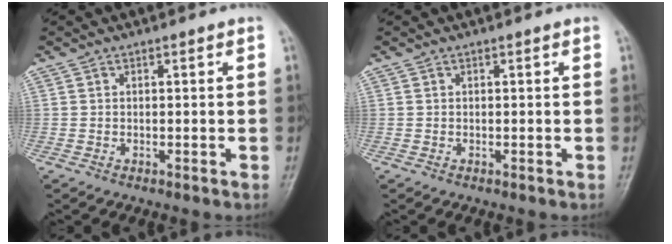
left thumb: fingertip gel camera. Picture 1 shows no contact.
{"total": 0.0}